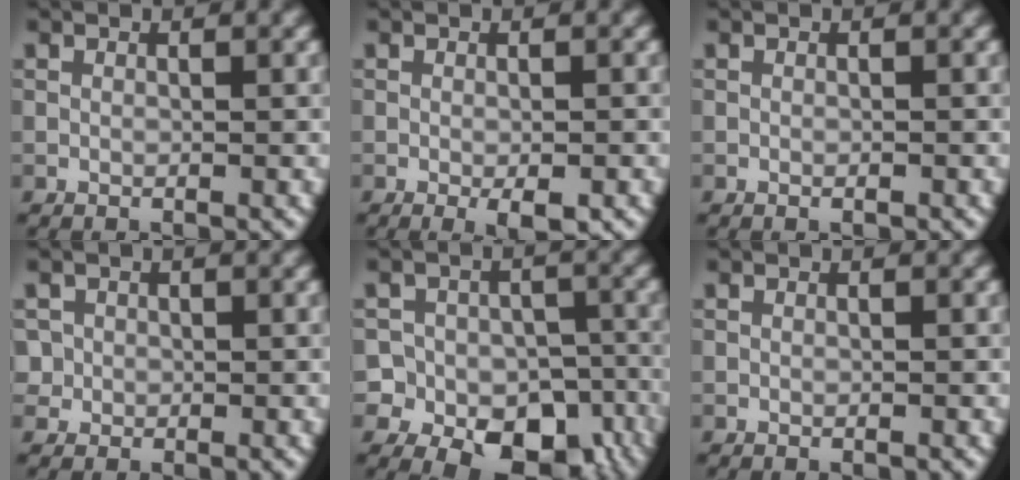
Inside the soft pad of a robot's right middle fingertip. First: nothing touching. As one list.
[{"total": 2.3, "force": [-1.1, 0.6, 1.9], "torque": [-0.029, -0.006, -0.015]}, {"total": 0.5, "force": [-0.3, 0.2, 0.4], "torque": [-0.005, -0.002, -0.003]}, {"total": 1.5, "force": [0.1, 1.5, 0.2], "torque": [0.004, -0.001, 0.007]}, {"total": 11.5, "force": [-5.9, 8.8, 4.3], "torque": [-0.045, -0.016, -0.105]}, {"total": 0.0}]